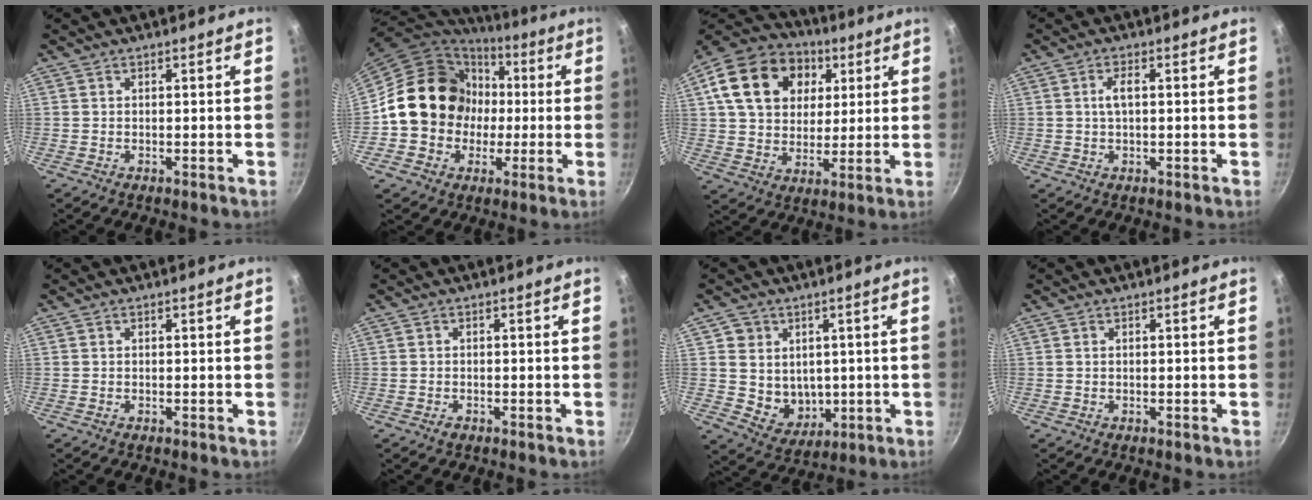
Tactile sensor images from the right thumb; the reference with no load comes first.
{"total": 17.9, "force": [0.5, 15.9, 8.3], "torque": [-0.110, 0.032, 0.005]}
{"total": 21.2, "force": [6.4, 16.2, 12.0], "torque": [-0.200, 0.014, 0.104]}
{"total": 2.7, "force": [0.3, 1.1, 2.5], "torque": [-0.051, 0.008, 0.005]}
{"total": 0.0}
{"total": 0.9, "force": [-0.6, 0.6, 0.4], "torque": [-0.008, 0.002, -0.010]}
{"total": 8.2, "force": [1.2, 7.4, 3.2], "torque": [-0.030, -0.014, 0.034]}
{"total": 0.0}